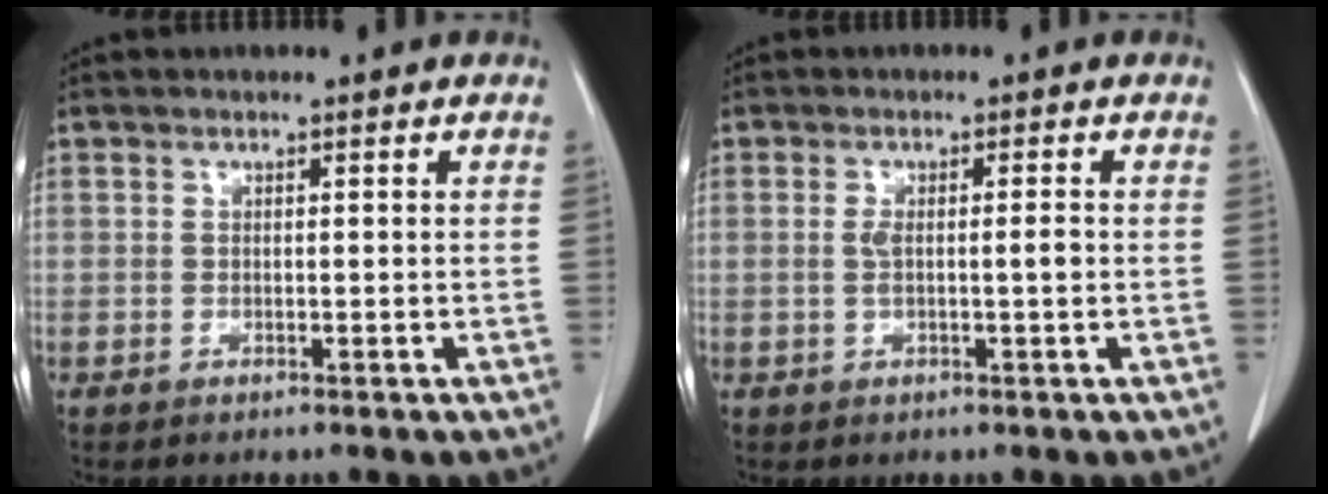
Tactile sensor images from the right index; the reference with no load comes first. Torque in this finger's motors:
{"motor_torque": [-0.07, -0.11, 0.06, 0.00]}